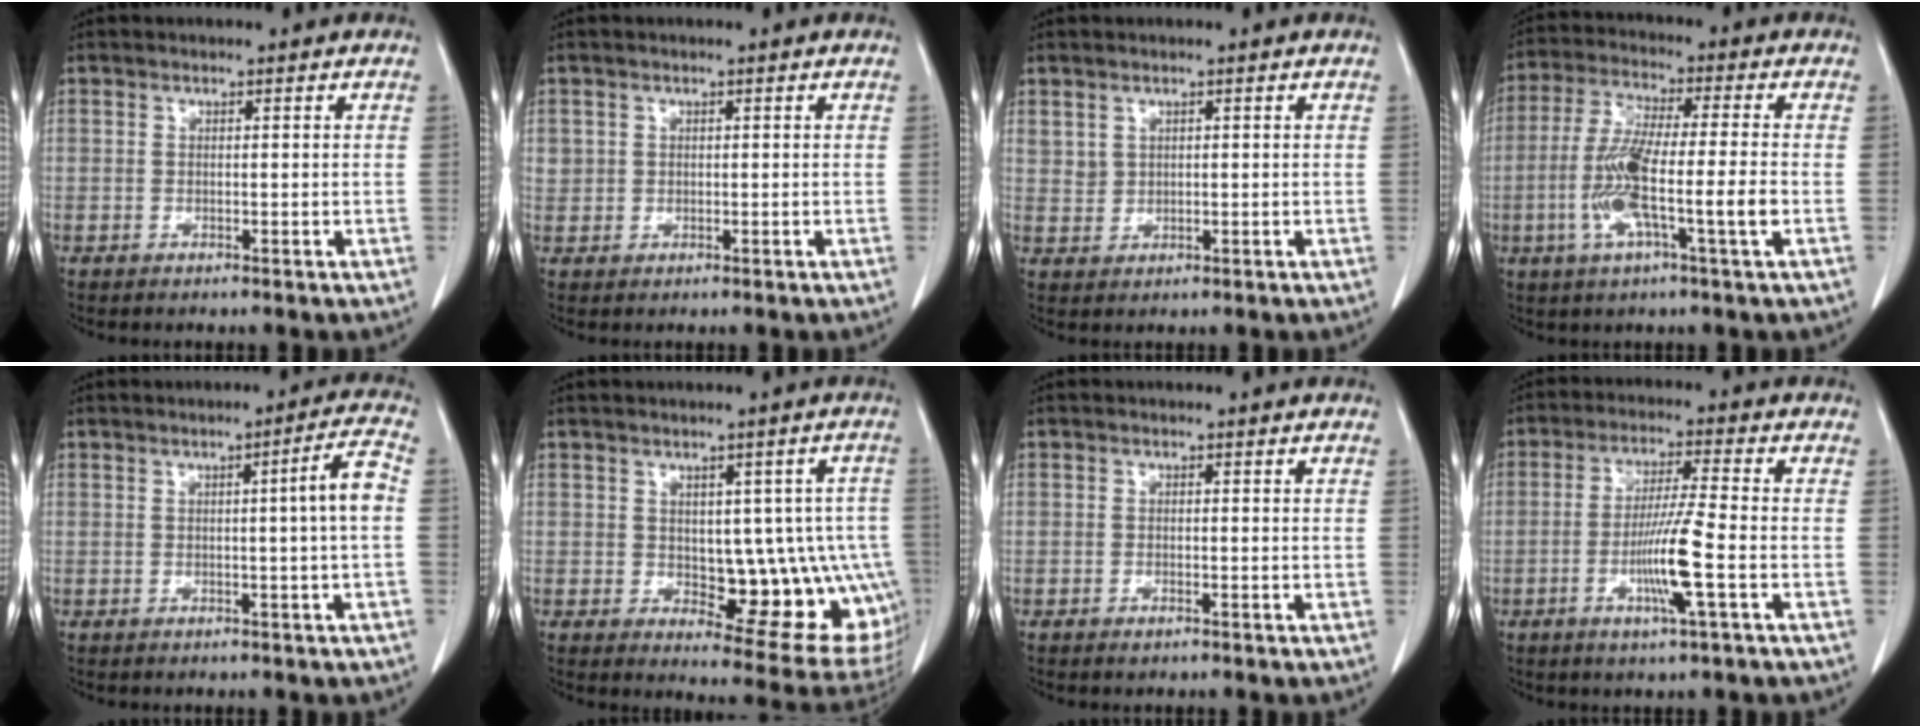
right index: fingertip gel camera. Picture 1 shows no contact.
{"total": 1.7, "force": [0.5, 1.6, 0.3], "torque": [0.007, 0.007, 0.008]}
{"total": 2.0, "force": [1.2, 1.5, 0.6], "torque": [-0.007, 0.001, 0.027]}
{"total": 11.4, "force": [-2.9, 0.4, 11.0], "torque": [-0.217, -0.004, -0.059]}
{"total": 4.7, "force": [-0.2, -0.8, 4.6], "torque": [-0.064, 0.005, -0.001]}
{"total": 13.5, "force": [-0.8, 5.9, 12.2], "torque": [-0.110, 0.012, 0.009]}
{"total": 0.6, "force": [-0.4, 0.2, 0.4], "torque": [-0.008, 0.000, -0.003]}
{"total": 8.5, "force": [-2.6, -0.6, 8.1], "torque": [-0.154, -0.010, -0.050]}